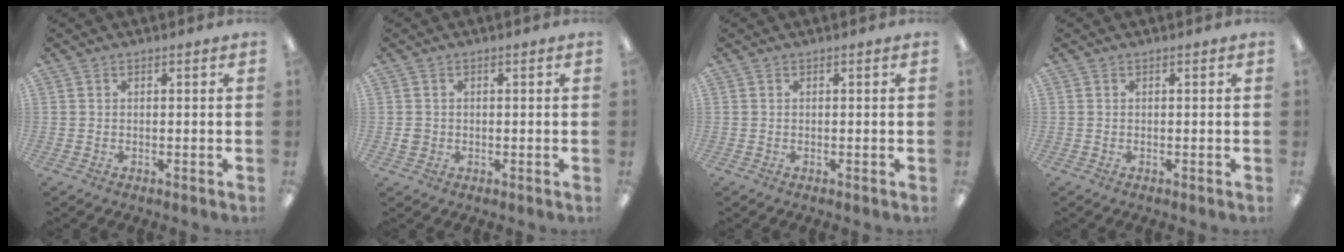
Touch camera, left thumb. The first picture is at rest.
{"total": 2.1, "force": [-0.1, 2.0, 0.7], "torque": [-0.004, 0.002, -0.006]}
{"total": 0.0}
{"total": 0.0}